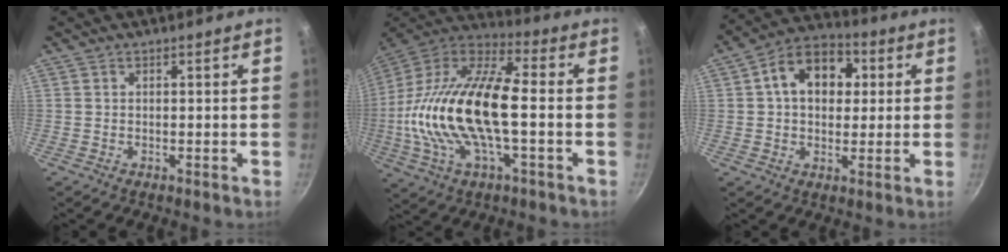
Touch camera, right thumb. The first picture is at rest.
{"total": 24.3, "force": [-2.1, 10.1, 22.0], "torque": [-0.433, 0.034, -0.052]}
{"total": 12.9, "force": [2.7, 9.3, 8.5], "torque": [-0.095, 0.018, 0.027]}